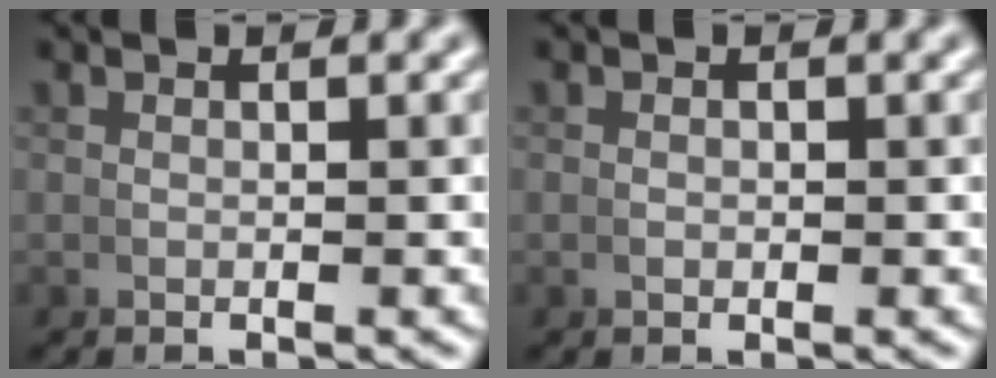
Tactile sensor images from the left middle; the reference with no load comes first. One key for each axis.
{"total": 0.0}